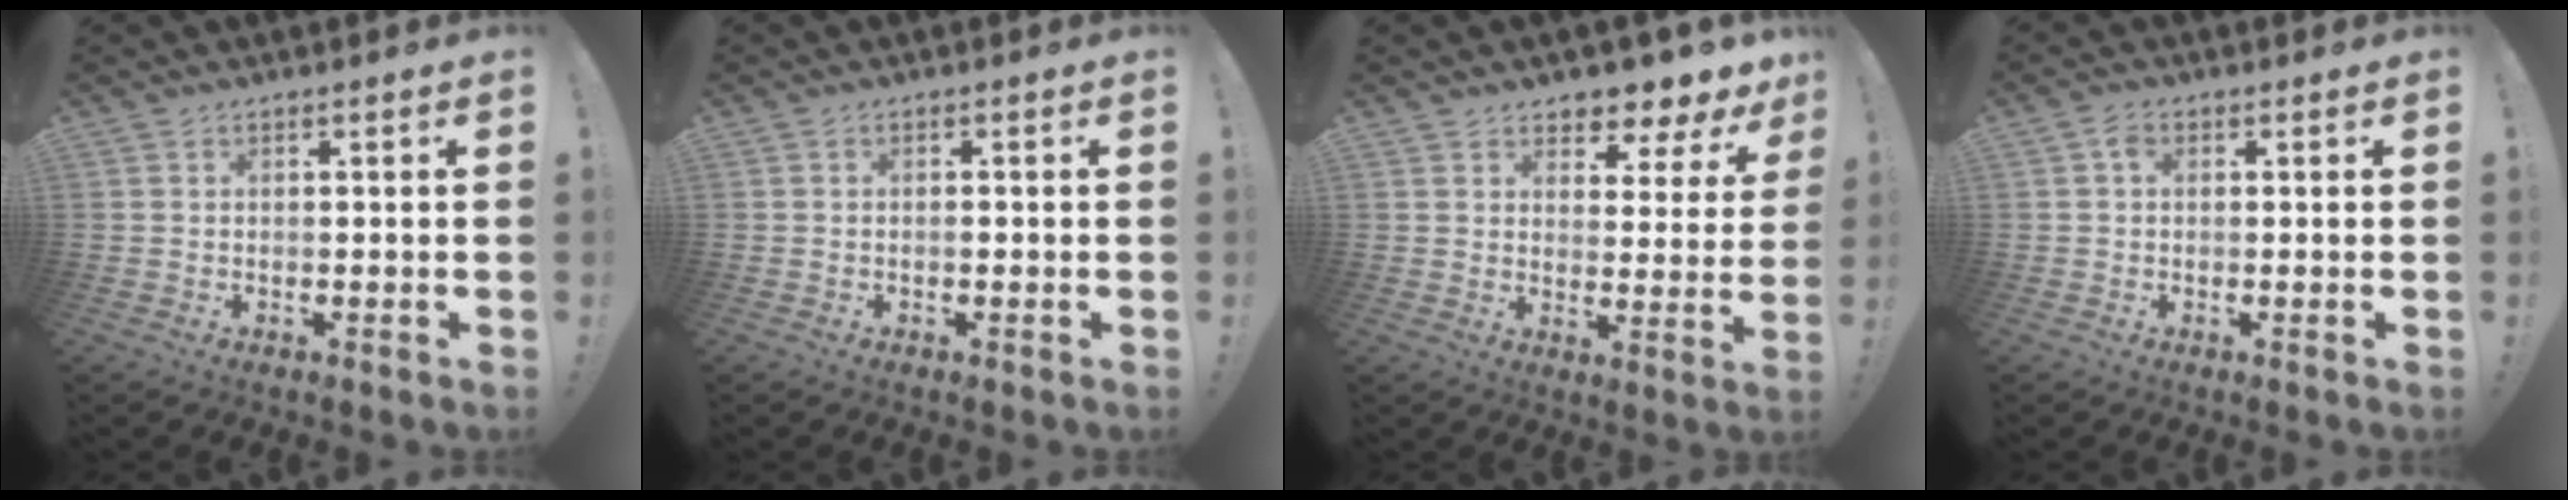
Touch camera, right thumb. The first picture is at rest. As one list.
[{"total": 0.8, "force": [-0.5, 0.4, 0.5], "torque": [-0.016, 0.003, -0.008]}, {"total": 5.3, "force": [4.6, 2.2, 1.4], "torque": [-0.012, -0.055, 0.080]}, {"total": 2.1, "force": [0.3, 1.6, 1.3], "torque": [-0.025, 0.006, 0.004]}]